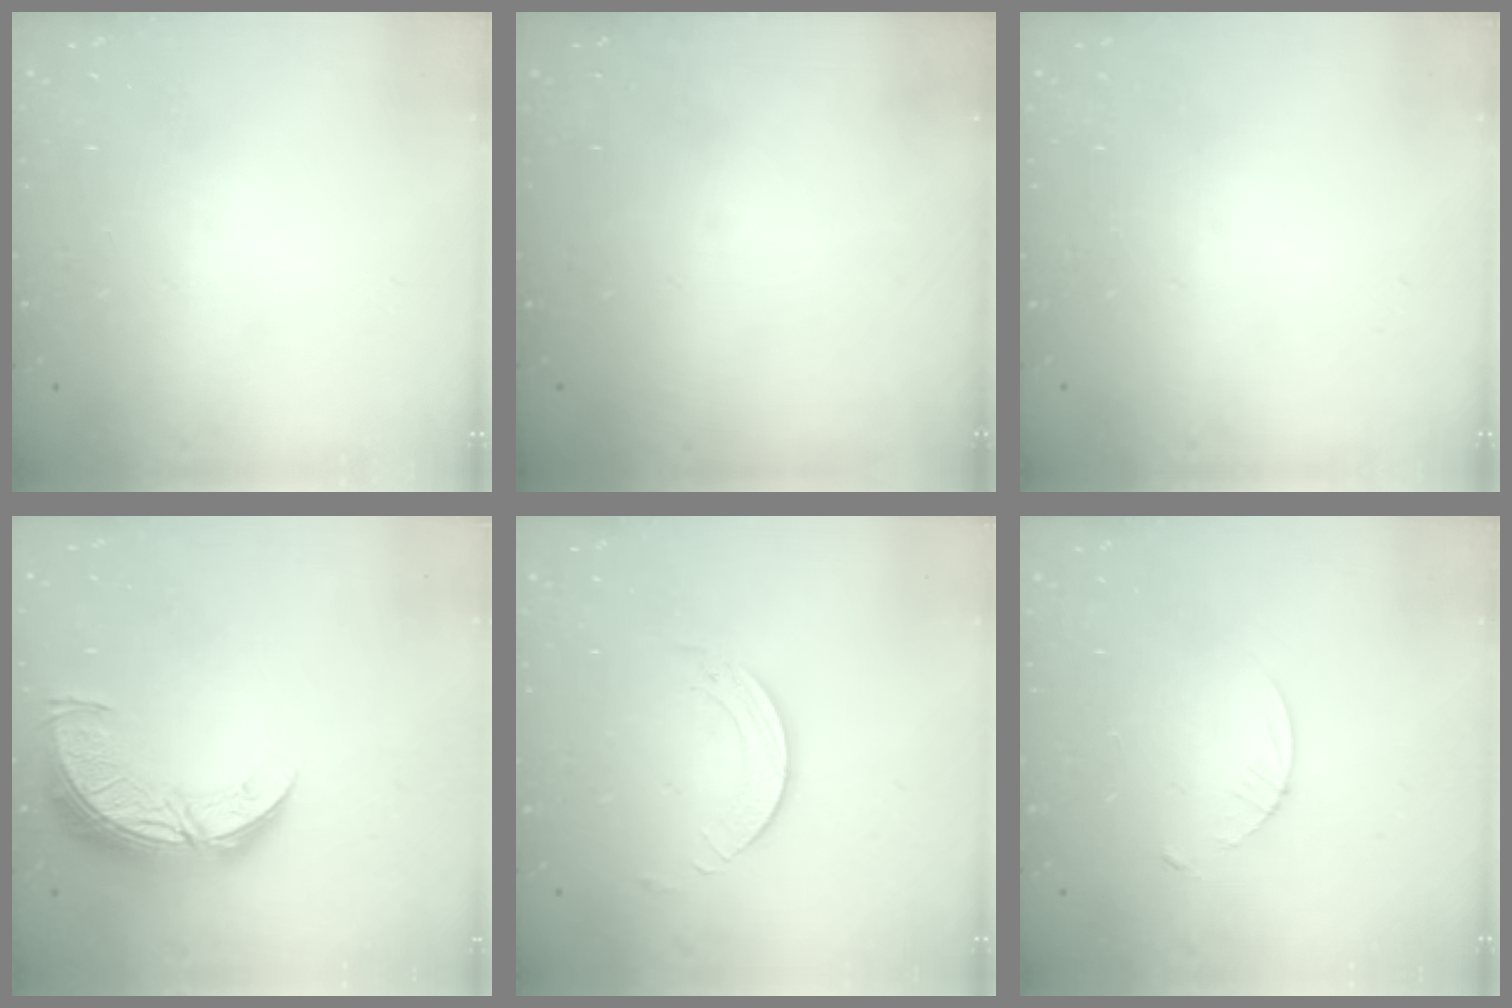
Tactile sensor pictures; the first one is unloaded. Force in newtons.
{"total": 0.0}
{"total": 0.0}
{"total": 11.2, "press": 11.2, "slide": 0.9}
{"total": 1.9, "press": 1.9, "slide": 0.1}
{"total": 3.4, "press": 3.3, "slide": 0.3}